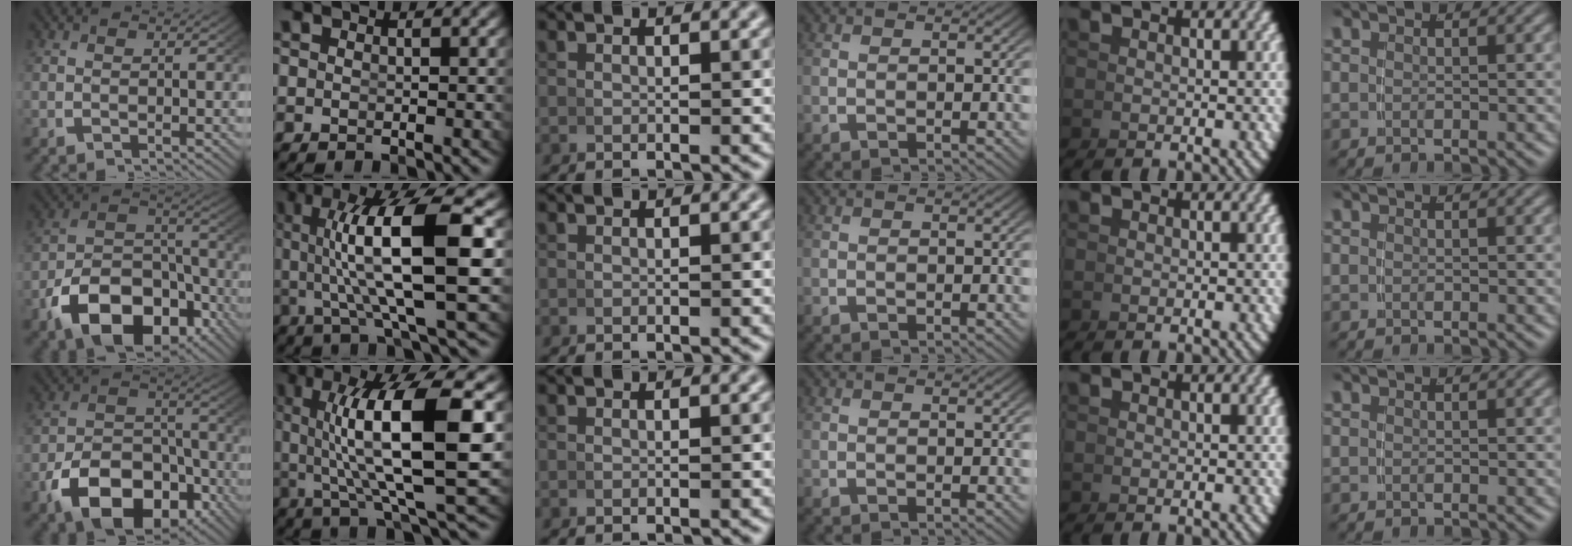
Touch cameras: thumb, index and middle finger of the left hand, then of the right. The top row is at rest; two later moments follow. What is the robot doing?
{"motion": "grasp_and_lifting", "object": "coin"}